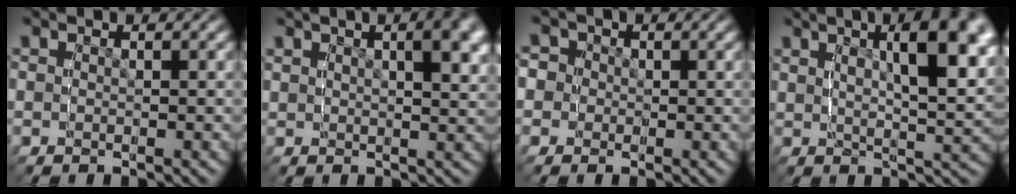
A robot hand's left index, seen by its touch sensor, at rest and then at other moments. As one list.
[{"total": 1.6, "force": [1.1, -1.0, 0.4], "torque": [0.002, 0.024, 0.014]}, {"total": 4.9, "force": [0.6, 4.8, 0.4], "torque": [-0.023, -0.017, 0.012]}, {"total": 4.3, "force": [2.8, -1.0, 3.1], "torque": [-0.043, 0.039, 0.036]}]